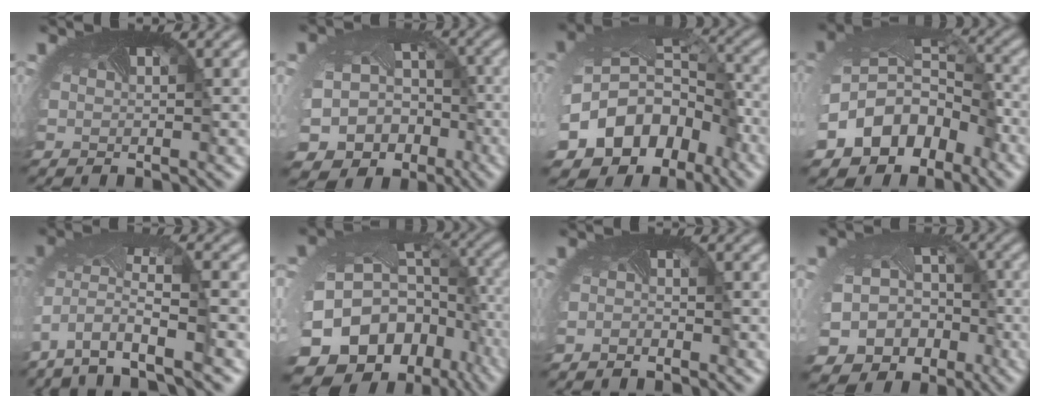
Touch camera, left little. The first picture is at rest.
{"total": 14.9, "force": [-7.9, 11.9, 4.2], "torque": [-0.097, -0.077, -0.103]}
{"total": 15.6, "force": [-8.3, 11.8, 6.0], "torque": [-0.144, -0.045, -0.117]}
{"total": 11.4, "force": [-5.8, 8.4, 5.0], "torque": [-0.116, -0.028, -0.097]}
{"total": 8.1, "force": [-3.5, 3.5, 6.4], "torque": [-0.155, -0.016, -0.059]}
{"total": 18.4, "force": [-9.7, 13.0, 8.5], "torque": [-0.197, -0.050, -0.100]}
{"total": 0.8, "force": [-0.8, -0.1, -0.2], "torque": [-0.014, -0.007, -0.018]}
{"total": 13.1, "force": [-6.9, 10.6, 3.7], "torque": [-0.083, -0.072, -0.093]}